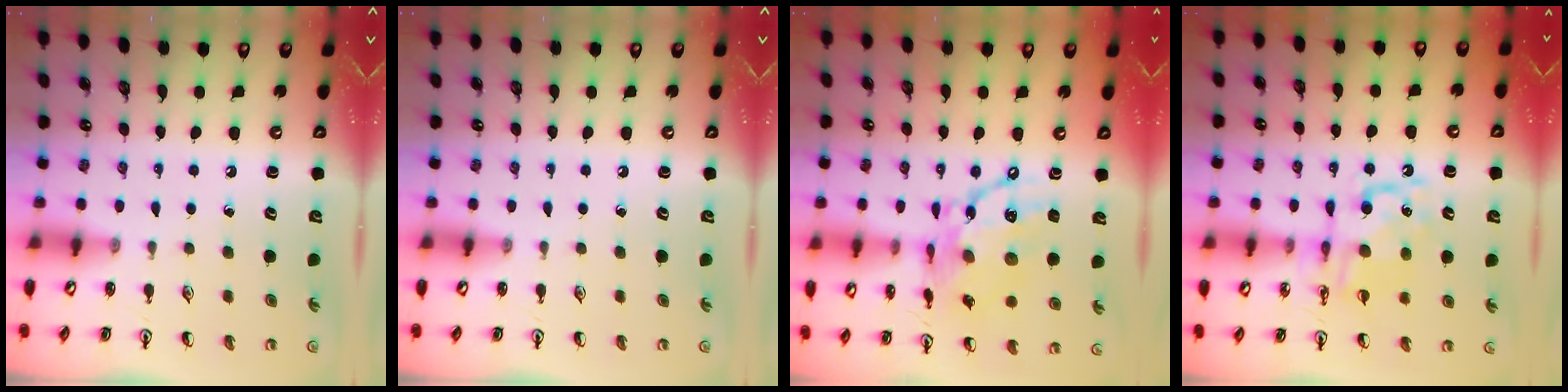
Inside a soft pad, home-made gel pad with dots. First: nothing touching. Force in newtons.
{"total": 0.0}
{"total": 15.4, "press": 15.3, "slide": 1.5}
{"total": 11.3, "press": 11.3, "slide": 0.3}